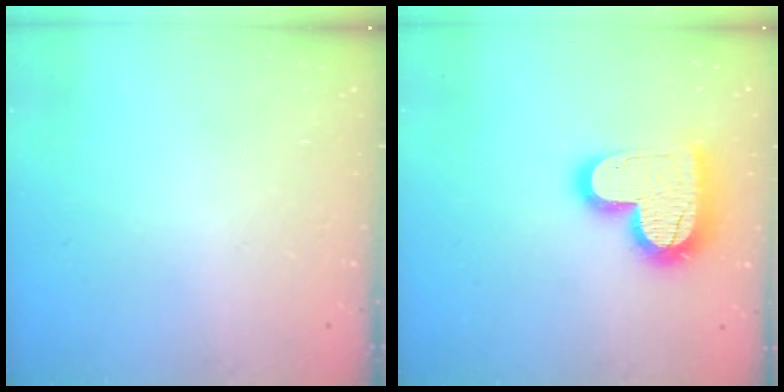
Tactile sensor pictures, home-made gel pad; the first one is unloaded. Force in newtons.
{"total": 16.9, "press": 16.9, "slide": 1.3}